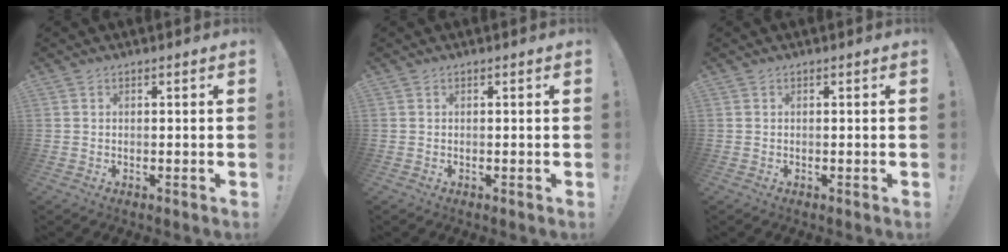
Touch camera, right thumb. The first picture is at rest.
{"total": 0.0}
{"total": 0.0}